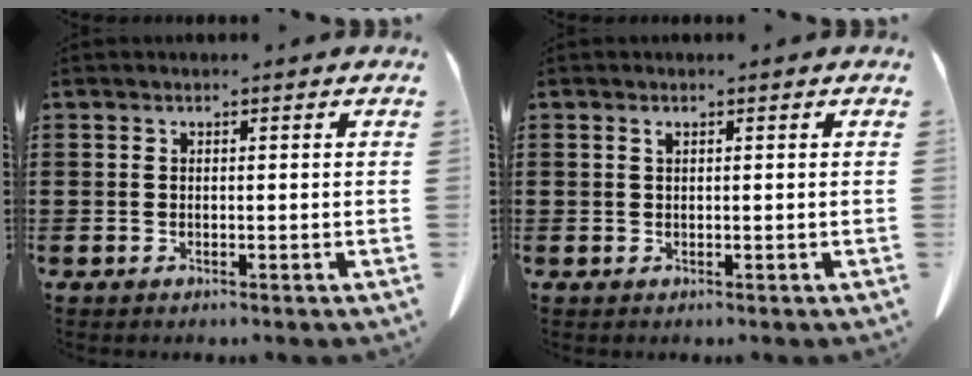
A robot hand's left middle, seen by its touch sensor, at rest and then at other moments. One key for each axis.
{"total": 0.7, "fx": 0.4, "fy": 0.1, "fz": 0.6, "tx": -0.014, "ty": -0.002, "tz": 0.009}